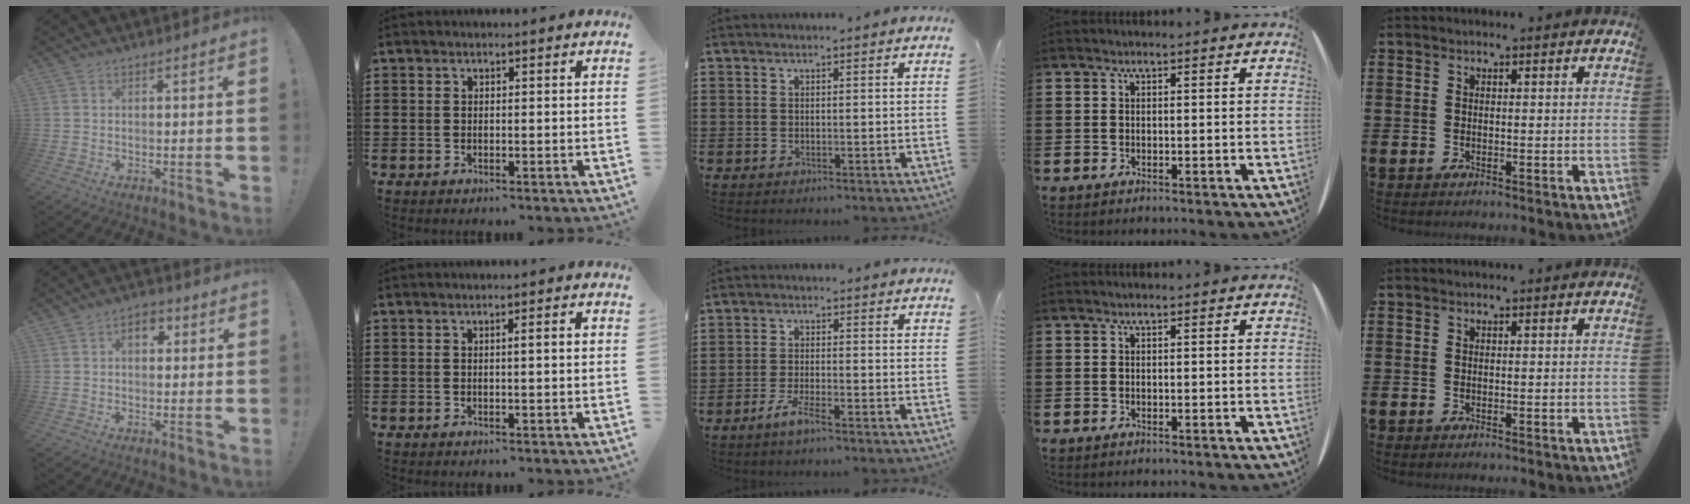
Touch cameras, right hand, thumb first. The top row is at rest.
{"thumb": {"total": 5.2, "force": [1.4, 3.4, 3.7], "torque": [-0.051, 0.006, 0.021]}, "index": {"total": 1.6, "force": [0.1, 0.1, 1.6], "torque": [-0.029, 0.001, 0.000]}, "middle": {"total": 3.6, "force": [-2.5, 0.2, 2.6], "torque": [-0.057, -0.003, -0.048]}}